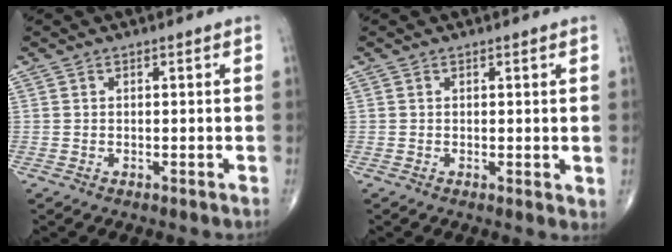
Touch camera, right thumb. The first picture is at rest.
{"total": 1.4, "force": [0.3, 0.5, 1.3], "torque": [-0.017, -0.007, 0.004]}